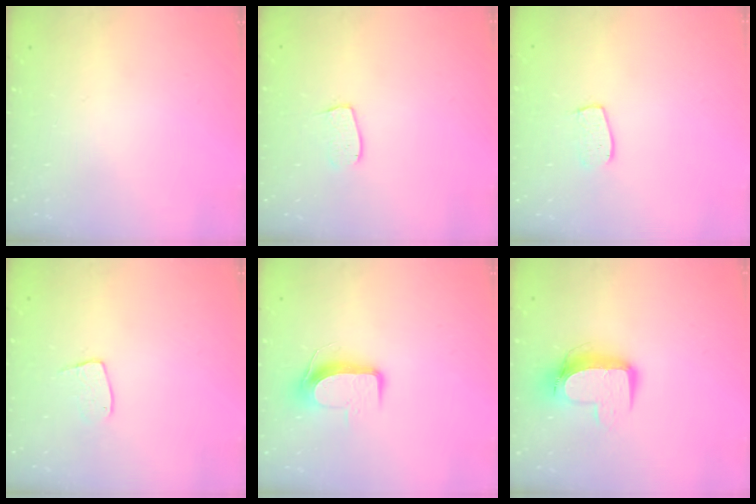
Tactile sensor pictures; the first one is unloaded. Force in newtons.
{"total": 5.5, "press": 5.5, "slide": 0.4}
{"total": 6.3, "press": 6.2, "slide": 0.5}
{"total": 7.4, "press": 7.4, "slide": 0.4}
{"total": 9.2, "press": 9.1, "slide": 0.9}
{"total": 11.0, "press": 10.9, "slide": 1.1}